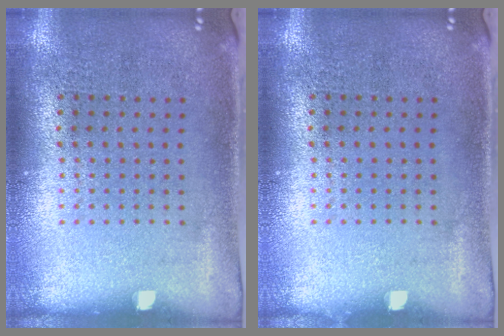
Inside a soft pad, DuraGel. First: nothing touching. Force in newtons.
{"total": 0.0}